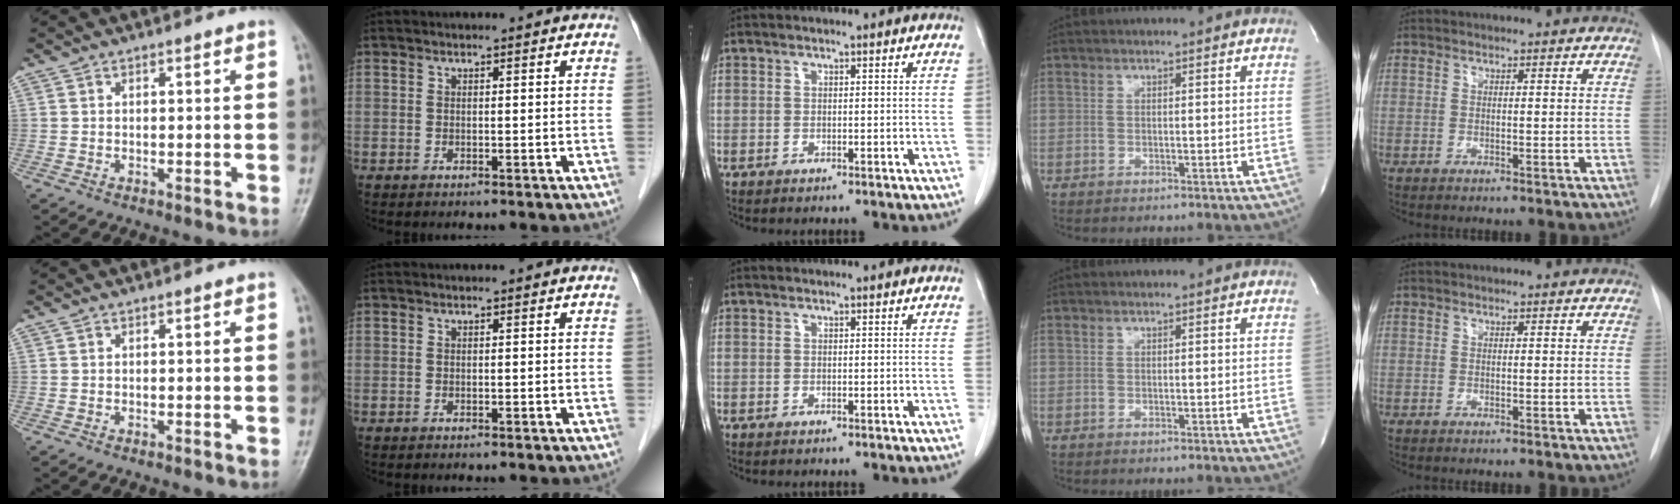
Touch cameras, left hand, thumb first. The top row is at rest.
{}